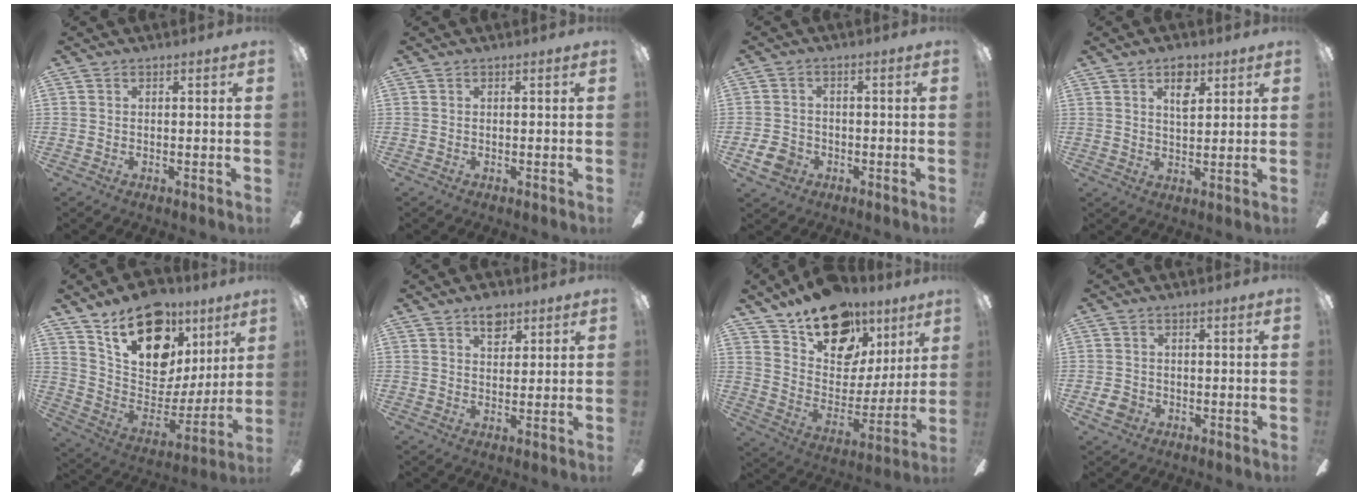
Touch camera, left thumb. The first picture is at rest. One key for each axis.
{"total": 0.0}
{"total": 4.6, "fx": -2.2, "fy": 3.6, "fz": 1.9, "tx": -0.056, "ty": 0.006, "tz": -0.042}
{"total": 6.0, "fx": 3.6, "fy": 2.7, "fz": 3.9, "tx": -0.052, "ty": -0.008, "tz": 0.060}
{"total": 20.7, "fx": 13.2, "fy": 12.1, "fz": 10.3, "tx": -0.163, "ty": -0.079, "tz": 0.242}
{"total": 5.1, "fx": 3.5, "fy": 2.7, "fz": 2.6, "tx": -0.027, "ty": -0.011, "tz": 0.059}
{"total": 19.2, "fx": 13.1, "fy": 11.1, "fz": 8.6, "tx": -0.140, "ty": -0.075, "tz": 0.238}
{"total": 2.9, "fx": -1.1, "fy": 2.4, "fz": 1.4, "tx": -0.035, "ty": 0.001, "tz": -0.021}